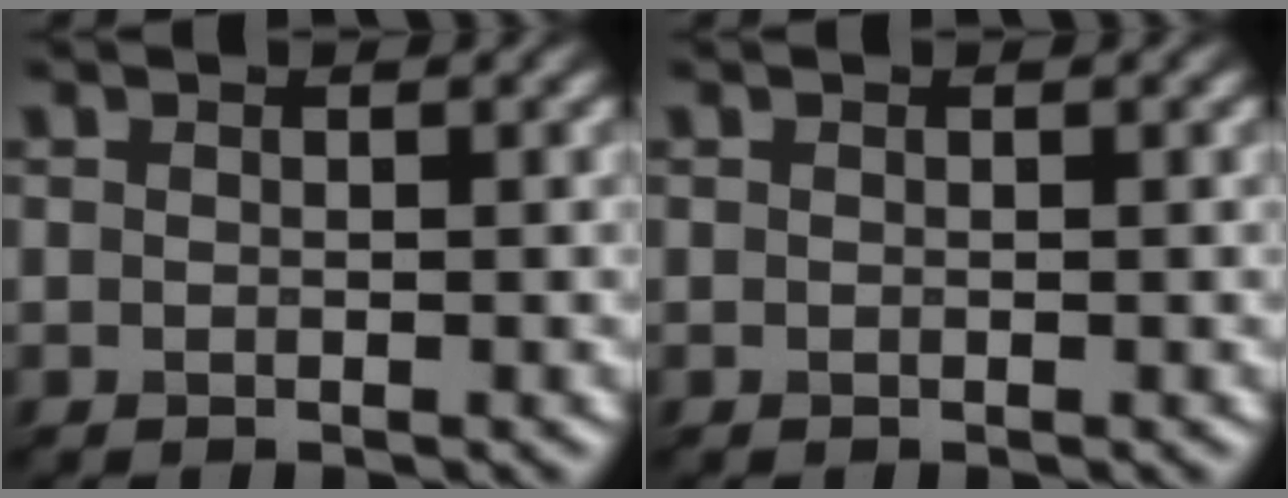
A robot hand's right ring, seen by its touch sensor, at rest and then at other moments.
{"total": 0.0}